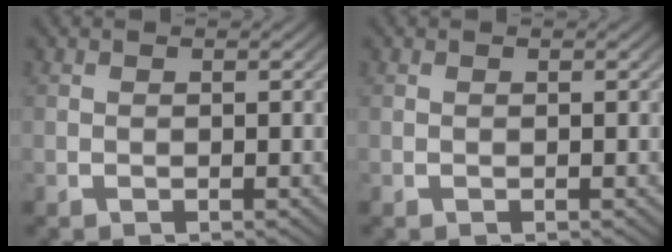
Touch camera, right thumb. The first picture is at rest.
{"total": 0.0}